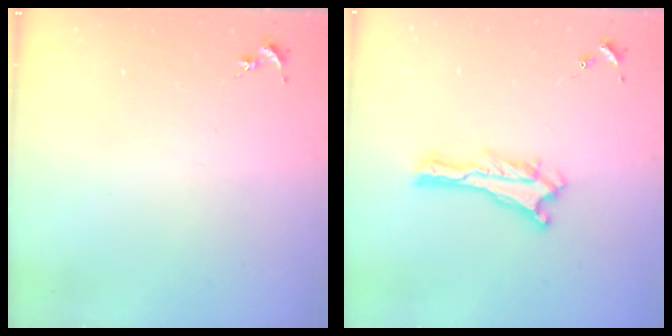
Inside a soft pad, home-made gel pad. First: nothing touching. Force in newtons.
{"total": 0.0}